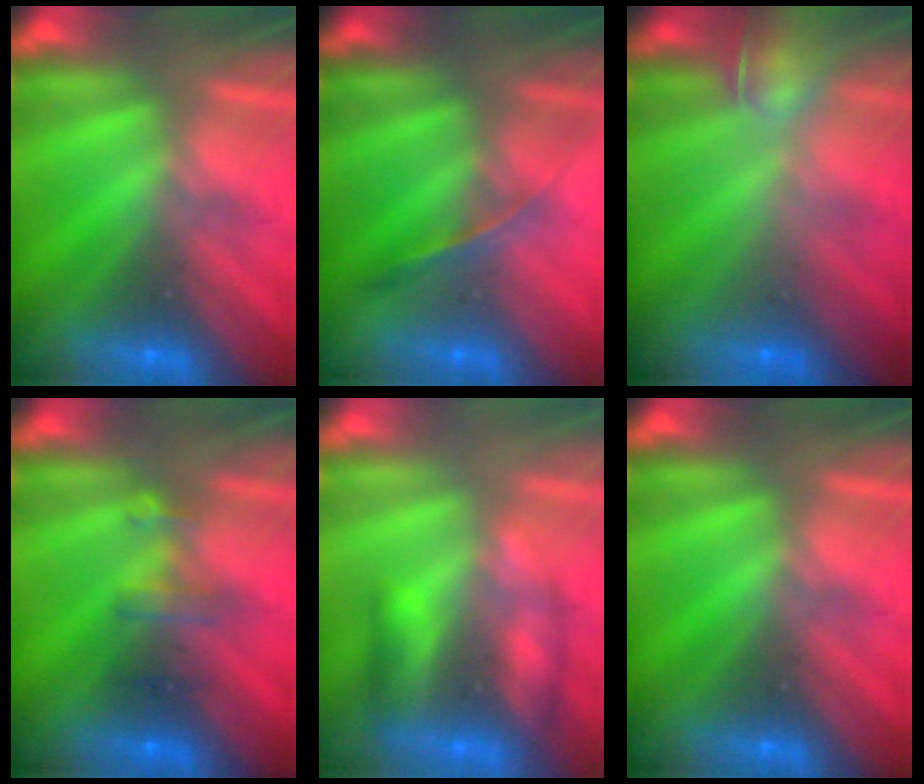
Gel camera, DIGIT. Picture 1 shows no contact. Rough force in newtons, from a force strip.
{"total": 1.5}
{"total": 6.8}
{"total": 2.8}
{"total": 2.4}
{"total": 0.0}